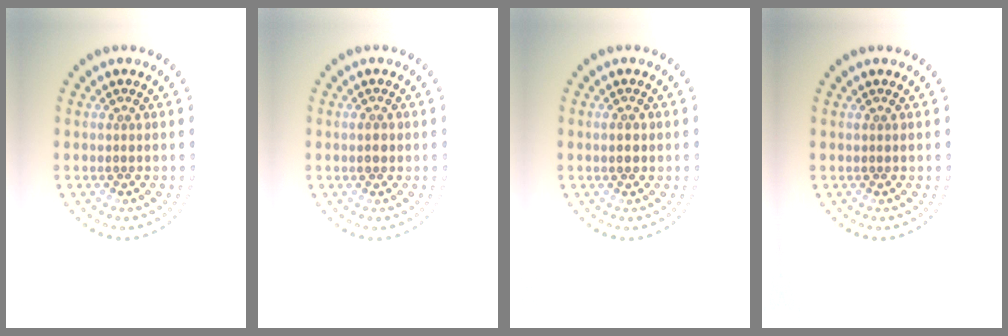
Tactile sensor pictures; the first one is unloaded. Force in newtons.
{"total": 1.1, "press": 1.1, "slide": 0.1}
{"total": 1.4, "press": 1.4, "slide": 0.2}
{"total": 0.0}